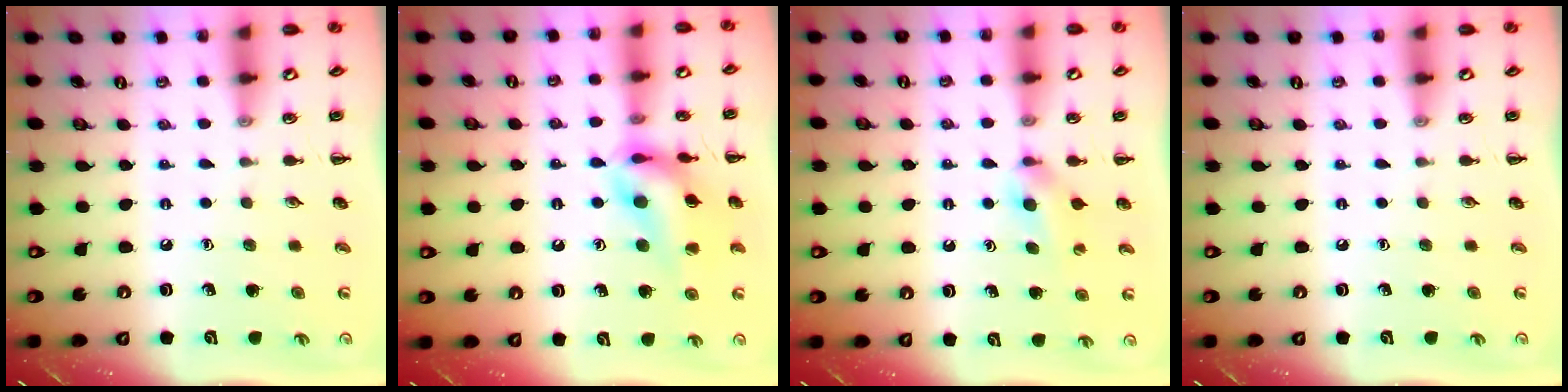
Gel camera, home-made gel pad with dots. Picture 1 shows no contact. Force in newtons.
{"total": 16.4, "press": 16.3, "slide": 2.3}
{"total": 6.1, "press": 5.8, "slide": 1.9}
{"total": 0.0}